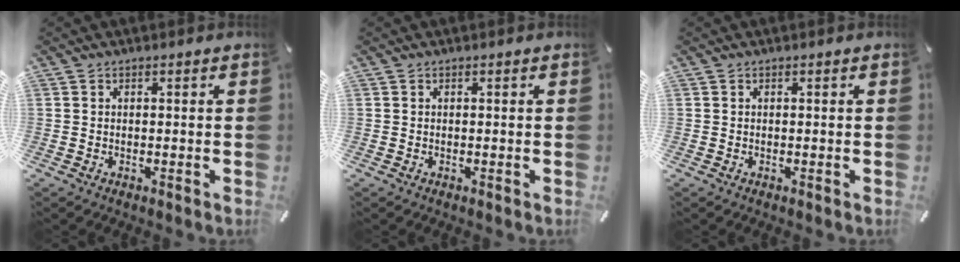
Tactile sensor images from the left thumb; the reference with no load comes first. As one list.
[{"total": 0.0}, {"total": 0.0}]